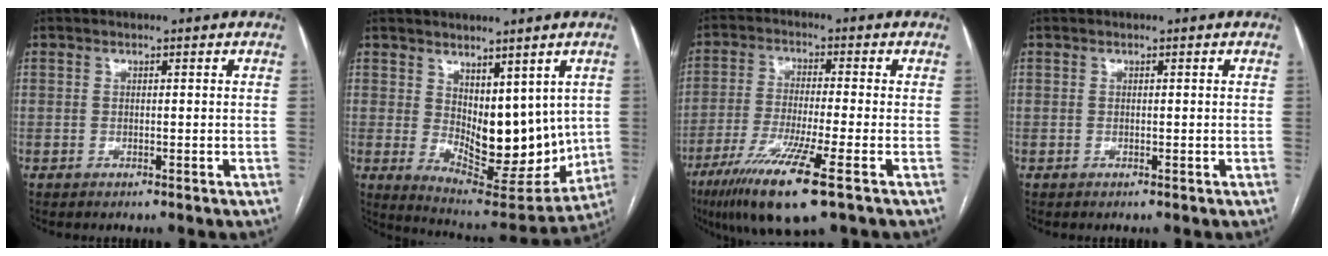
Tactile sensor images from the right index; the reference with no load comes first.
{"total": 14.0, "force": [1.8, 7.0, 11.9], "torque": [-0.167, -0.019, 0.057]}
{"total": 12.2, "force": [-6.7, 0.0, 10.2], "torque": [-0.200, -0.032, -0.120]}
{"total": 0.0}